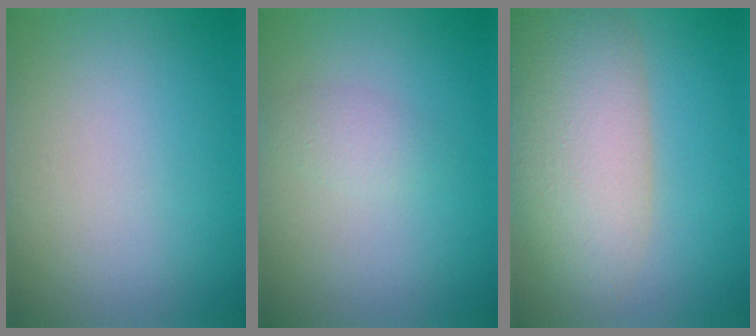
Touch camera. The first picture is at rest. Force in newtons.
{"total": 1.4, "press": 1.4, "slide": 0.1}
{"total": 8.1, "press": 8.1, "slide": 0.8}